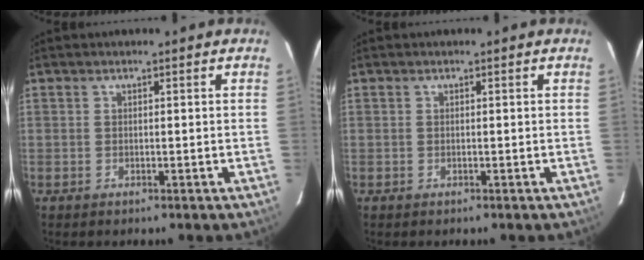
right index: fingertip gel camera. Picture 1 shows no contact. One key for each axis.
{"total": 0.0}